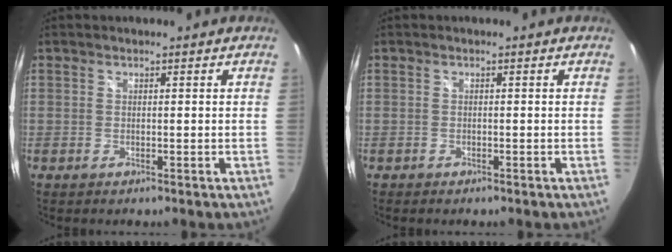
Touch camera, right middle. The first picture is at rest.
{"total": 0.9, "force": [-0.6, 0.6, 0.2], "torque": [-0.007, -0.003, -0.009]}